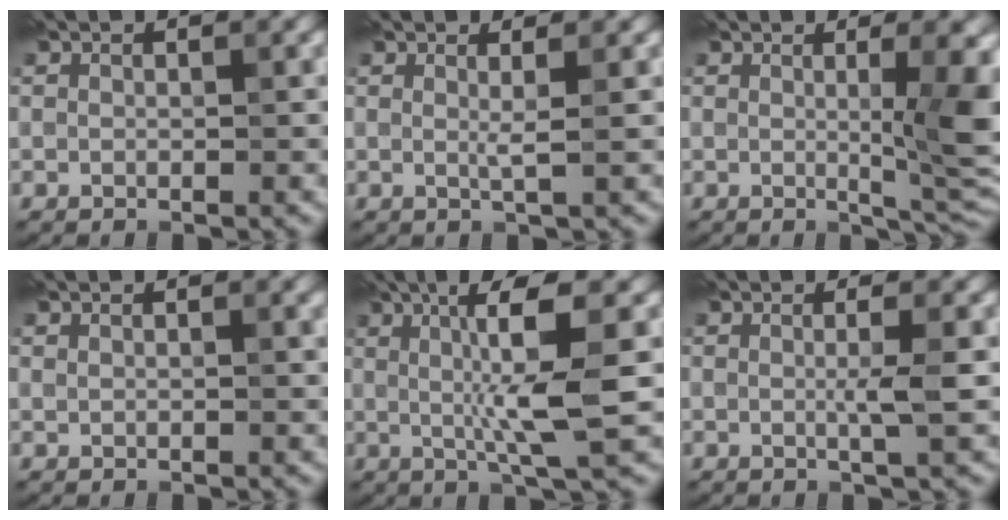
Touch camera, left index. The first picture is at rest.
{"total": 1.5, "force": [0.4, 0.3, 1.4], "torque": [-0.023, -0.003, 0.000]}
{"total": 8.0, "force": [0.5, 1.9, 7.7], "torque": [-0.085, -0.008, 0.009]}
{"total": 1.2, "force": [0.9, 0.4, 0.8], "torque": [-0.011, 0.003, 0.013]}
{"total": 8.4, "force": [1.2, 1.3, 8.2], "torque": [-0.126, -0.002, 0.021]}
{"total": 2.2, "force": [0.1, 0.3, 2.2], "torque": [-0.038, -0.003, -0.004]}